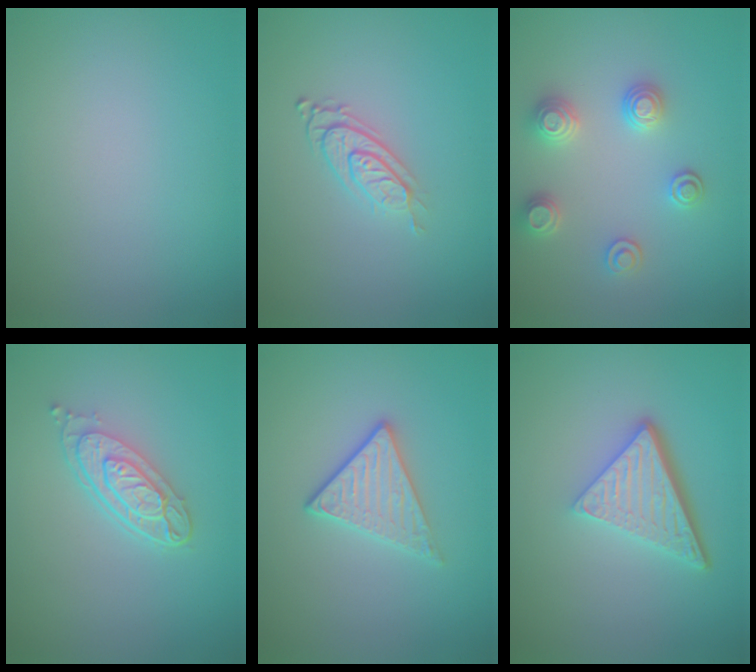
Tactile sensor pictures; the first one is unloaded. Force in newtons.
{"total": 2.9, "press": 1.9, "slide": 2.1}
{"total": 2.9, "press": 2.8, "slide": 0.6}
{"total": 4.0, "press": 3.1, "slide": 2.6}
{"total": 2.8, "press": 2.6, "slide": 1.1}
{"total": 5.1, "press": 3.6, "slide": 3.7}